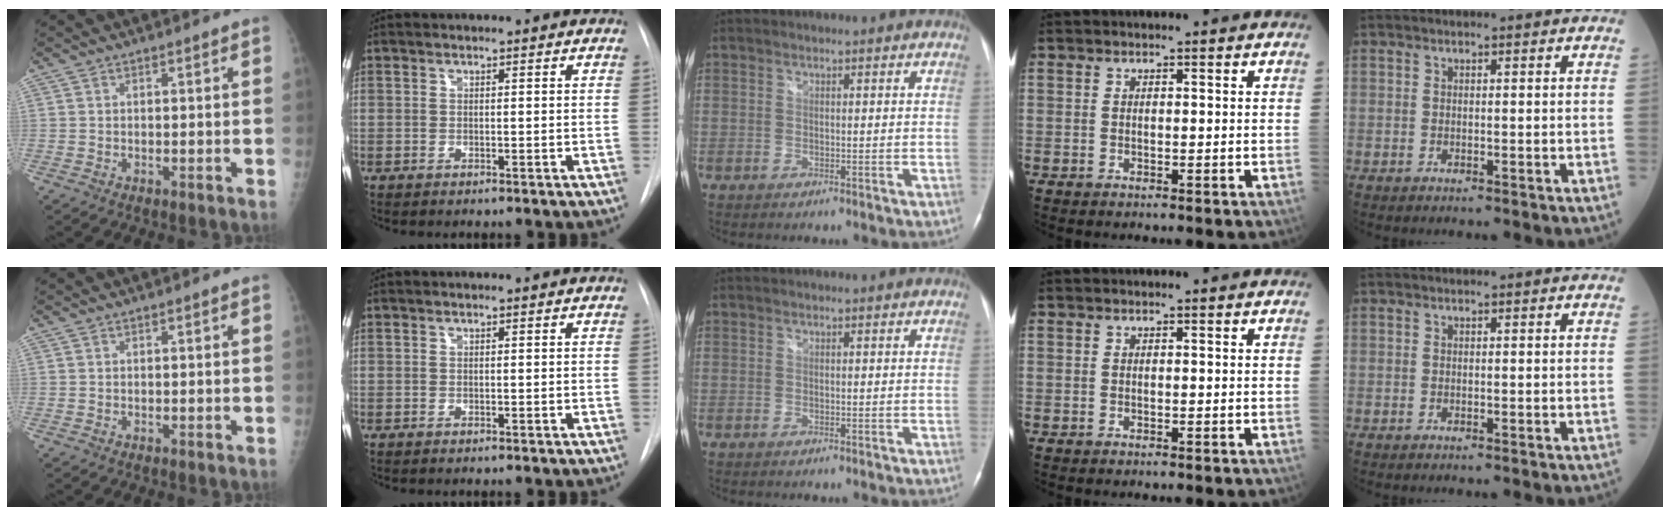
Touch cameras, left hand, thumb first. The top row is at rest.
{}